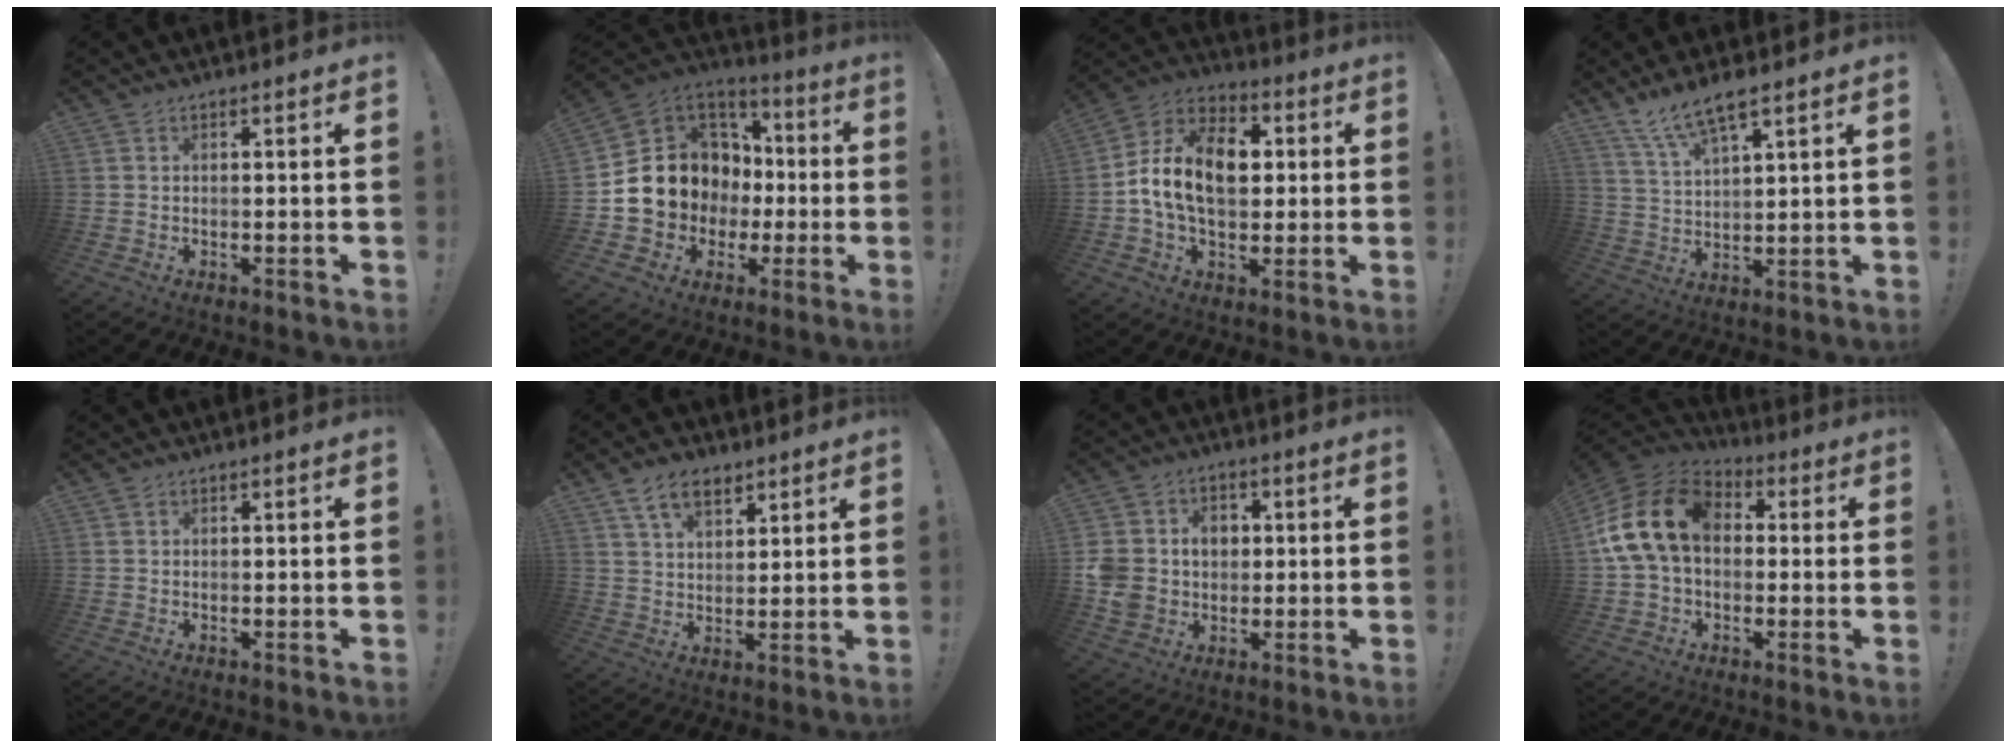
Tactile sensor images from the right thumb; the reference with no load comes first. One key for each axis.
{"total": 14.5, "fx": -0.6, "fy": 13.4, "fz": 5.6, "tx": -0.088, "ty": 0.003, "tz": 0.024}
{"total": 17.7, "fx": 1.2, "fy": 11.6, "fz": 13.2, "tx": -0.212, "ty": 0.015, "tz": 0.025}
{"total": 8.7, "fx": 7.0, "fy": 1.7, "fz": 4.8, "tx": -0.097, "ty": -0.035, "tz": 0.130}
{"total": 0.6, "fx": 0.4, "fy": 0.5, "fz": 0.1, "tx": 0.005, "ty": -0.002, "tz": 0.006}
{"total": 8.9, "fx": 5.7, "fy": 4.9, "fz": 4.8, "tx": -0.078, "ty": -0.017, "tz": 0.106}
{"total": 10.4, "fx": -0.1, "fy": 9.6, "fz": 3.9, "tx": -0.086, "ty": 0.005, "tz": 0.006}
{"total": 18.6, "fx": 3.2, "fy": 12.8, "fz": 13.1, "tx": -0.244, "ty": 0.013, "tz": 0.062}